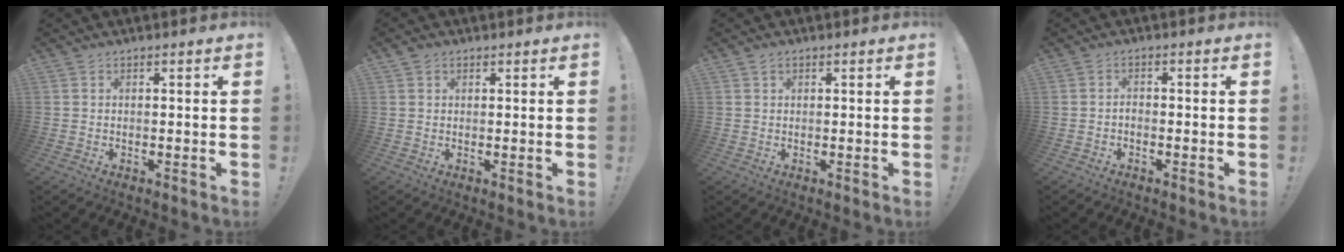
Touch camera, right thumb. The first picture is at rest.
{"total": 1.6, "force": [0.9, 1.3, 0.3], "torque": [0.006, -0.003, 0.015]}
{"total": 1.1, "force": [0.8, 0.7, 0.2], "torque": [0.000, -0.001, 0.015]}
{"total": 1.0, "force": [-0.8, 0.6, 0.3], "torque": [-0.004, 0.003, -0.015]}